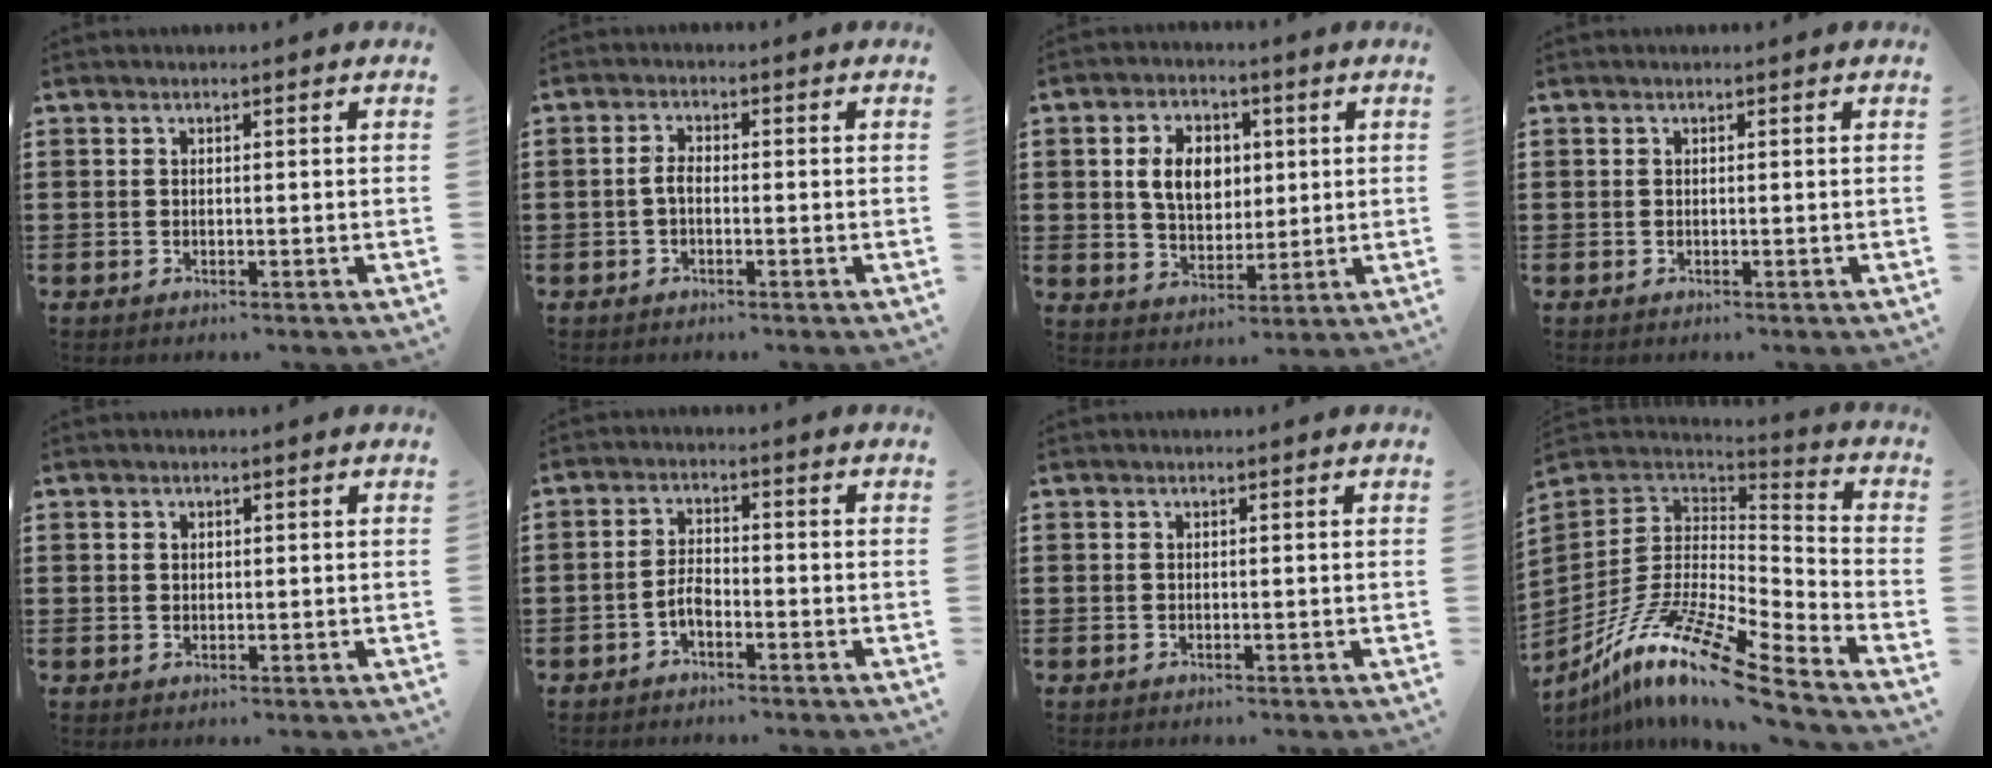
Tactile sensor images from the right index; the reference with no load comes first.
{"total": 2.1, "force": [-0.6, 0.9, 1.8], "torque": [-0.042, -0.001, -0.014]}
{"total": 7.3, "force": [1.3, 5.3, 4.8], "torque": [-0.101, 0.010, 0.016]}
{"total": 0.0}
{"total": 0.8, "force": [0.5, 0.6, 0.2], "torque": [-0.006, 0.003, 0.009]}
{"total": 3.1, "force": [-1.7, 1.5, 2.2], "torque": [-0.050, 0.005, -0.036]}
{"total": 0.0}
{"total": 14.1, "force": [-9.5, 2.5, 10.1], "torque": [-0.206, 0.012, -0.185]}